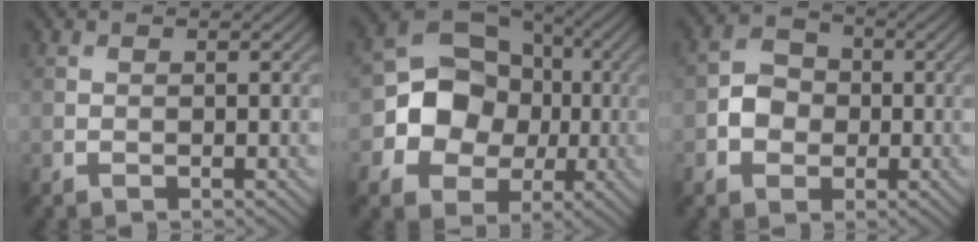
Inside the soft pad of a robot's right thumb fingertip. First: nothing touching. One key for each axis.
{"total": 10.2, "fx": -1.2, "fy": 8.7, "fz": 5.2, "tx": -0.088, "ty": -0.001, "tz": -0.046}
{"total": 4.1, "fx": -0.8, "fy": 3.5, "fz": 1.9, "tx": -0.033, "ty": 0.004, "tz": -0.020}